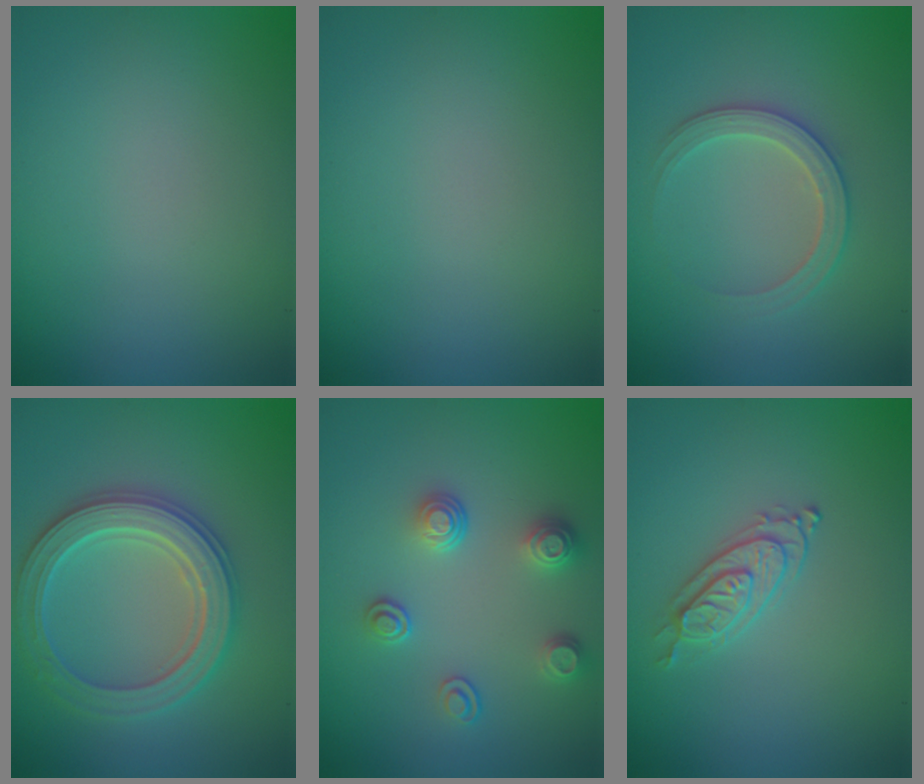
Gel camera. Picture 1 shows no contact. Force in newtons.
{"total": 0.0}
{"total": 2.8, "press": 2.7, "slide": 0.4}
{"total": 5.5, "press": 5.4, "slide": 1.0}
{"total": 2.7, "press": 2.5, "slide": 0.9}
{"total": 2.2, "press": 2.0, "slide": 0.7}